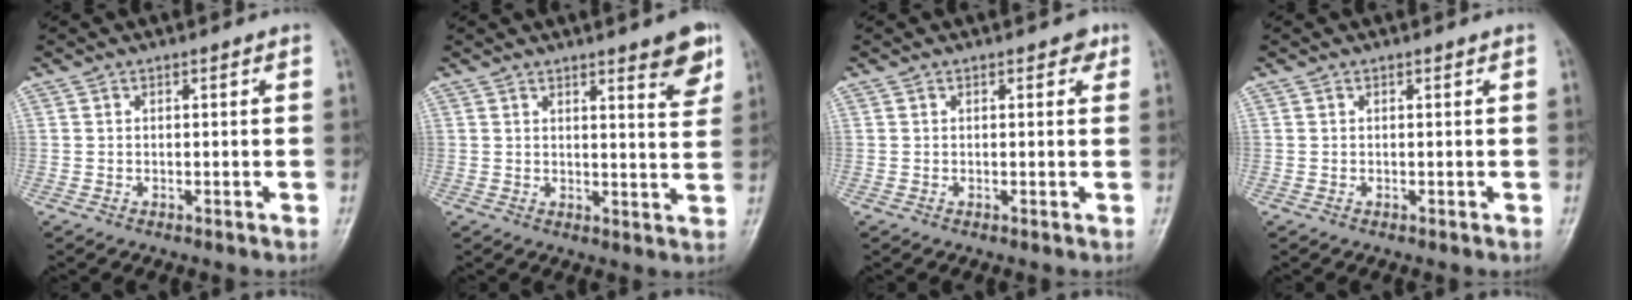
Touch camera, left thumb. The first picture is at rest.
{"total": 6.9, "force": [4.2, 1.4, 5.3], "torque": [-0.055, -0.024, 0.052]}
{"total": 1.6, "force": [0.9, 1.0, 0.9], "torque": [0.003, -0.001, 0.006]}
{"total": 0.0}